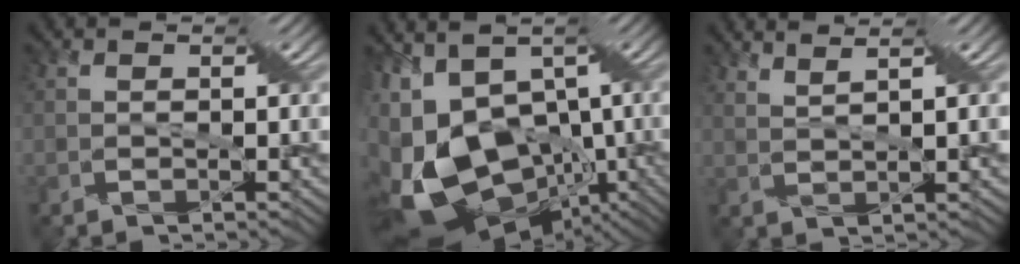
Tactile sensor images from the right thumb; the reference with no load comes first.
{"total": 17.0, "force": [-1.6, 10.4, 13.4], "torque": [-0.292, -0.008, 0.010]}
{"total": 3.9, "force": [3.4, -1.1, 1.6], "torque": [-0.051, -0.003, 0.069]}